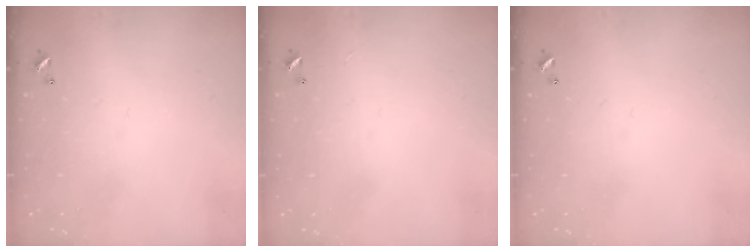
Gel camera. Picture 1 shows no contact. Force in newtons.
{"total": 2.6, "press": 2.6, "slide": 0.3}
{"total": 0.0}